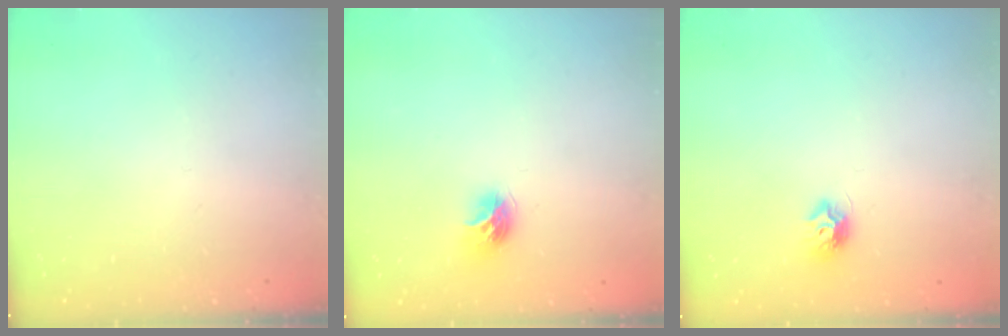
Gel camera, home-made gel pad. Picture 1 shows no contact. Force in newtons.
{"total": 8.6, "press": 8.6, "slide": 0.0}
{"total": 7.4, "press": 7.4, "slide": 0.2}